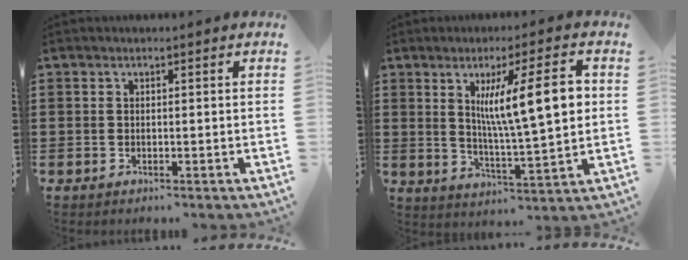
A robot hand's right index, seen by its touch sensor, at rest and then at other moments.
{"total": 12.1, "force": [3.1, 2.4, 11.5], "torque": [-0.194, 0.000, 0.045]}